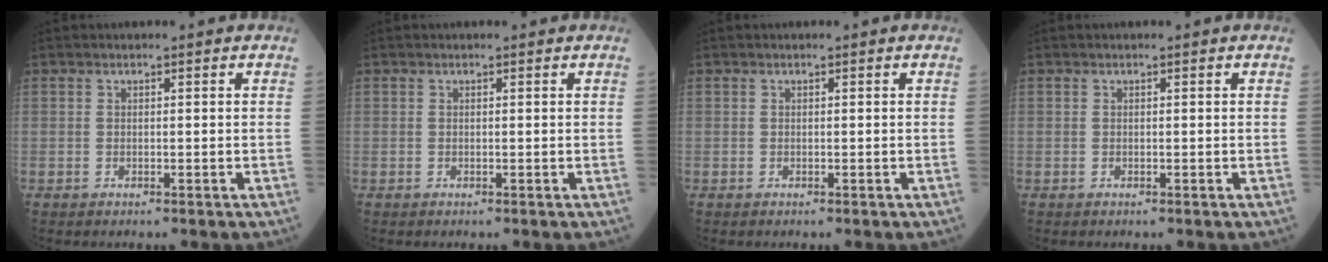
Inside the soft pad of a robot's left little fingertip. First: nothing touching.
{"total": 0.0}
{"total": 0.0}
{"total": 0.0}